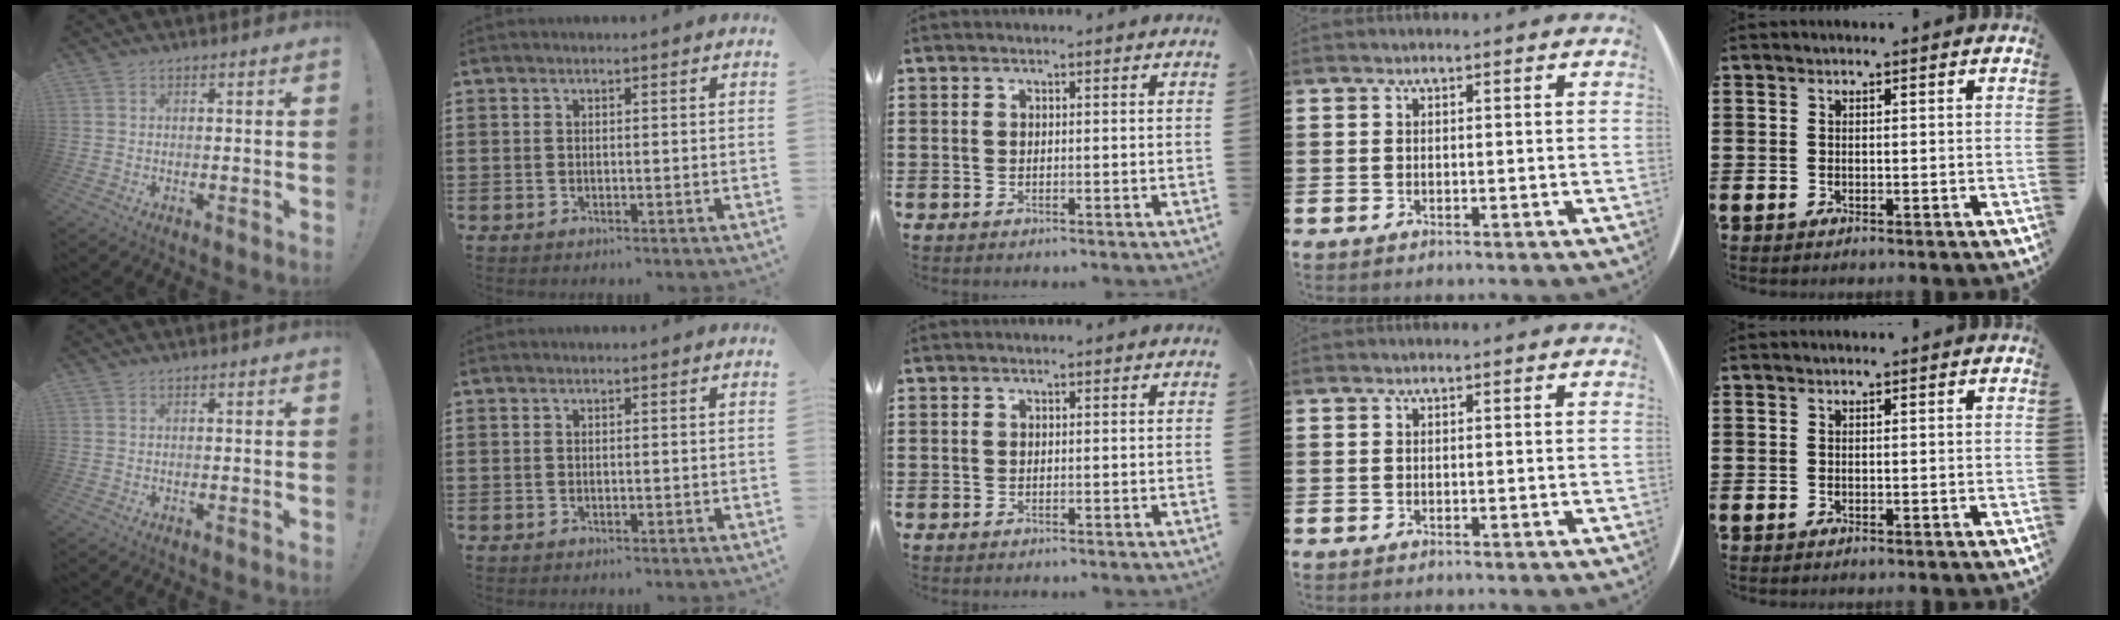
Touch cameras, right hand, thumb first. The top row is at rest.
{}